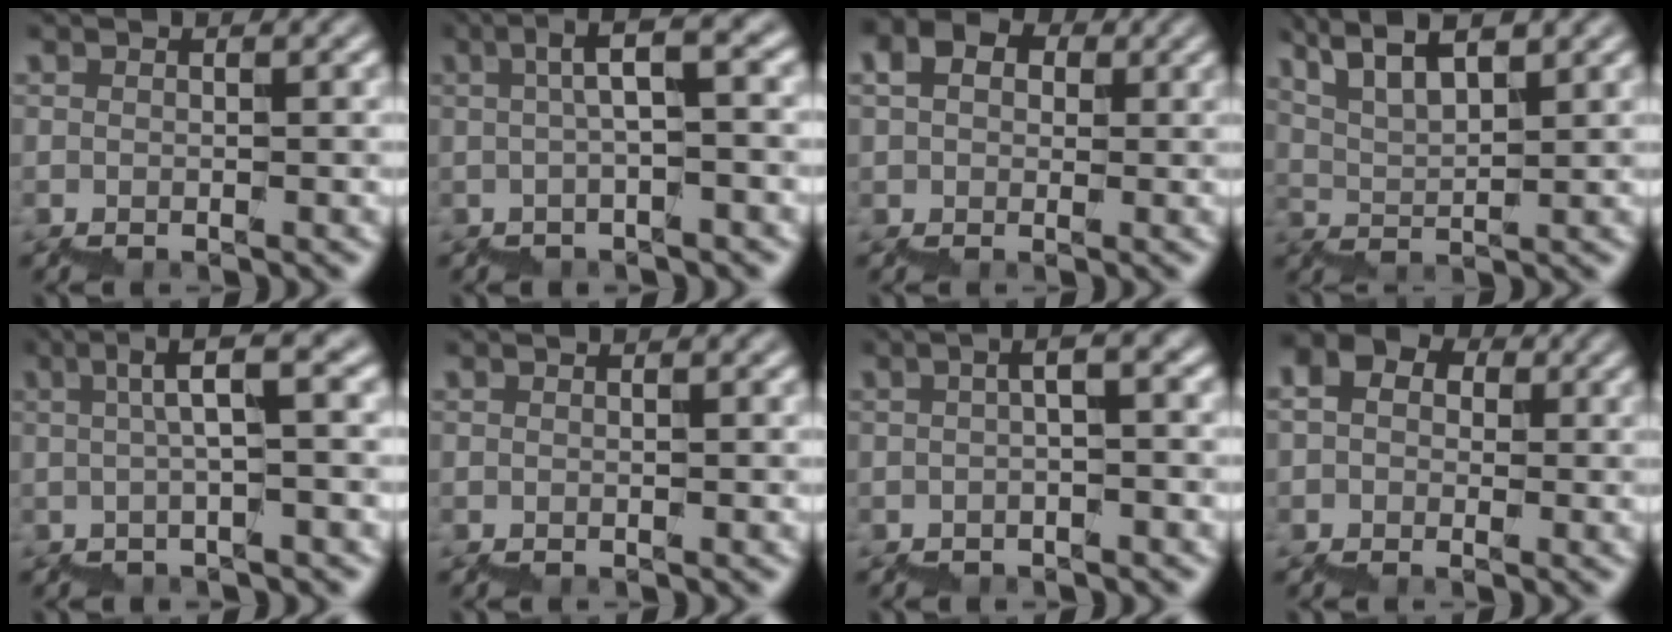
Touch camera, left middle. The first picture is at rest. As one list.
[{"total": 4.5, "force": [0.0, 0.8, 4.4], "torque": [-0.051, 0.030, -0.010]}, {"total": 2.6, "force": [0.8, 2.1, 1.4], "torque": [-0.023, 0.013, 0.012]}, {"total": 5.6, "force": [5.1, 0.8, 2.4], "torque": [-0.029, 0.020, 0.094]}, {"total": 4.7, "force": [0.5, 0.6, 4.6], "torque": [-0.054, 0.028, -0.001]}, {"total": 0.0}, {"total": 2.5, "force": [-0.5, 0.5, 2.4], "torque": [-0.032, 0.015, -0.011]}, {"total": 3.4, "force": [0.0, 2.8, 1.9], "torque": [-0.032, 0.010, 0.006]}]